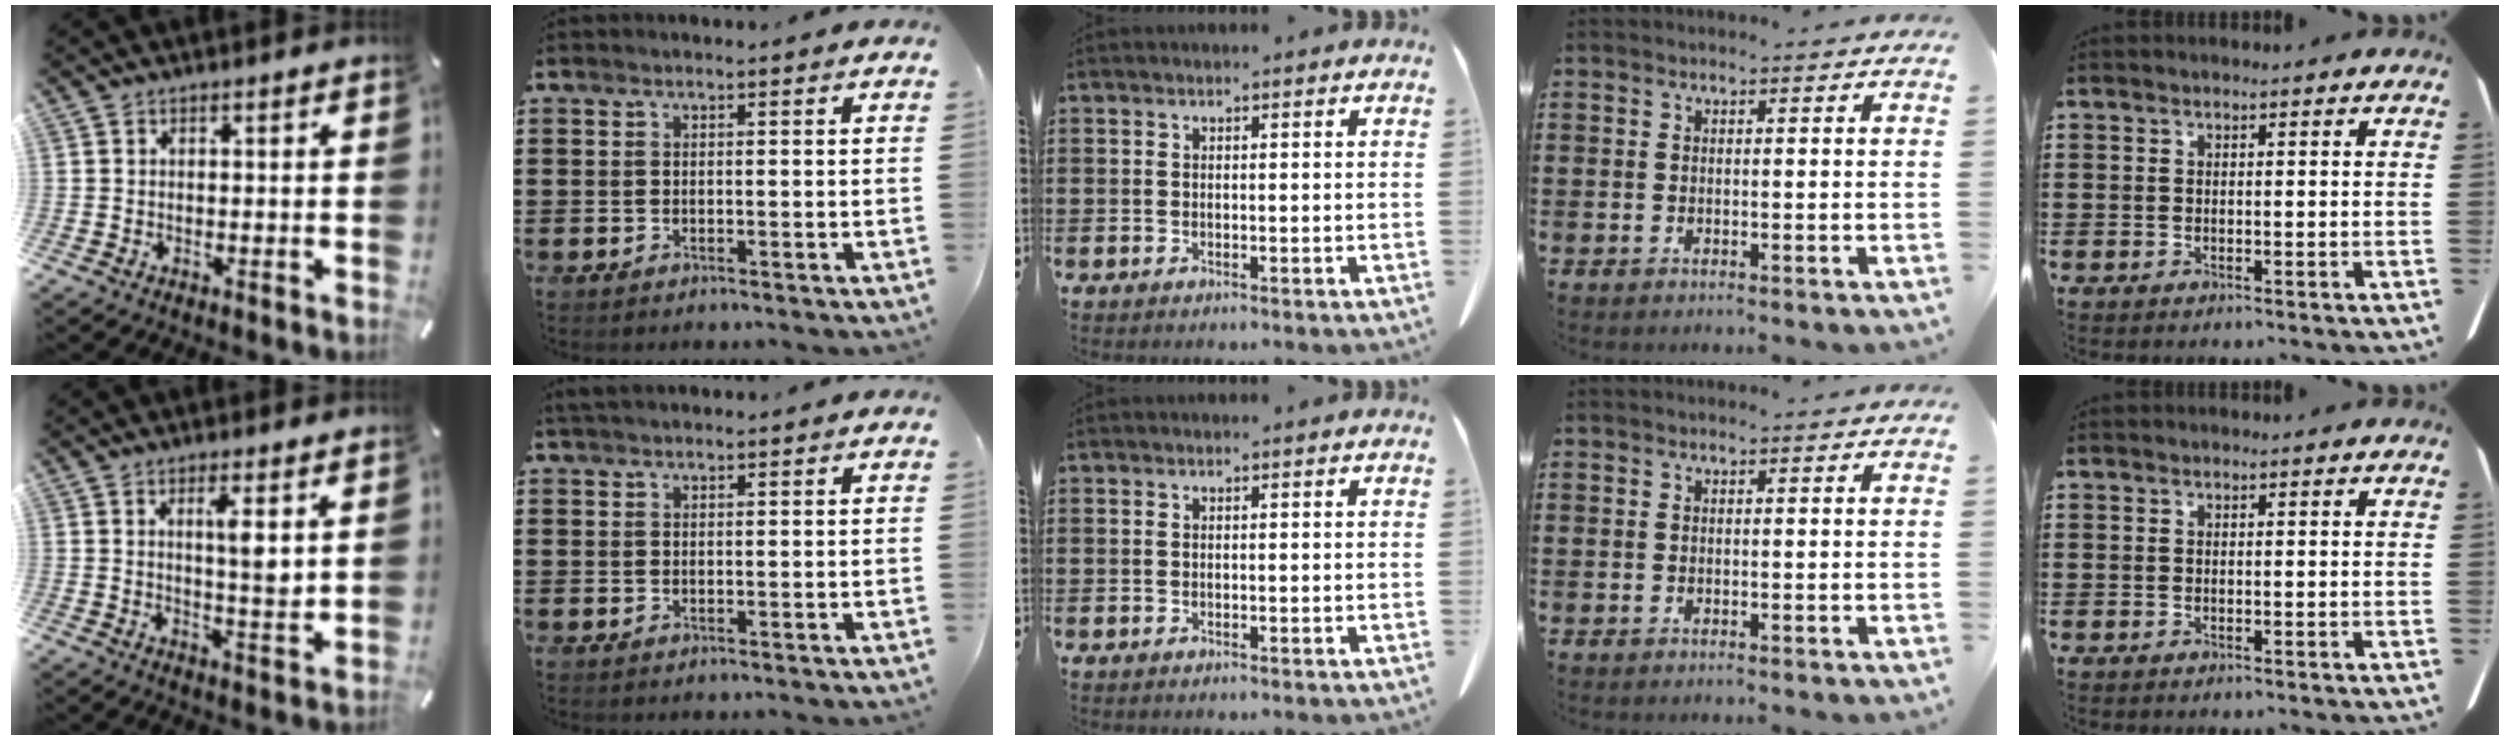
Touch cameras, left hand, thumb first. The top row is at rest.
{"thumb": {"total": 6.3, "force": [2.4, 1.2, 5.6], "torque": [-0.083, -0.019, 0.031]}, "index": {"total": 1.2, "force": [1.1, 0.3, 0.5], "torque": [-0.011, 0.002, 0.021]}}